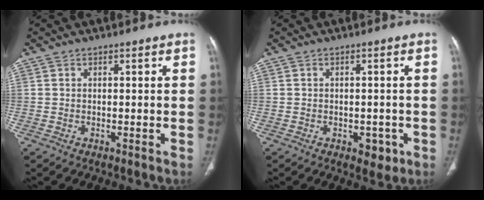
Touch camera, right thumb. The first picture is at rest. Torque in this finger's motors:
{"motor_torque": [0.20, 0.55, -0.21, 0.03, 0.13]}